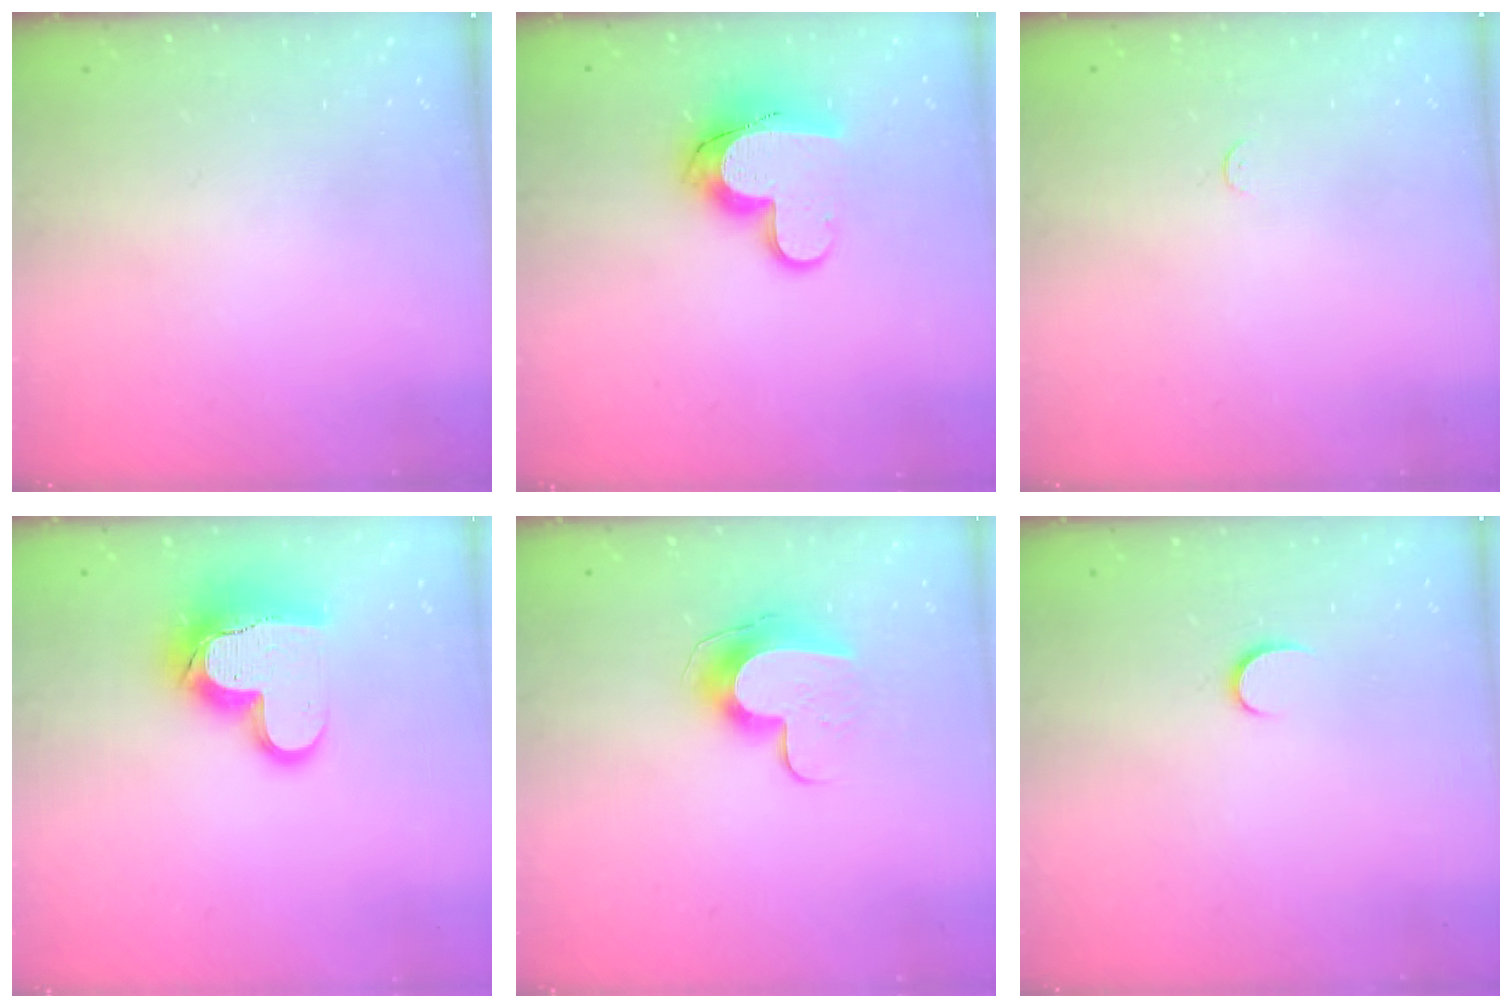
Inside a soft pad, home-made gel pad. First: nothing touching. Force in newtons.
{"total": 12.4, "press": 12.4, "slide": 0.6}
{"total": 2.3, "press": 2.3, "slide": 0.3}
{"total": 15.5, "press": 15.4, "slide": 1.8}
{"total": 10.4, "press": 10.4, "slide": 0.3}
{"total": 3.8, "press": 3.8, "slide": 0.4}